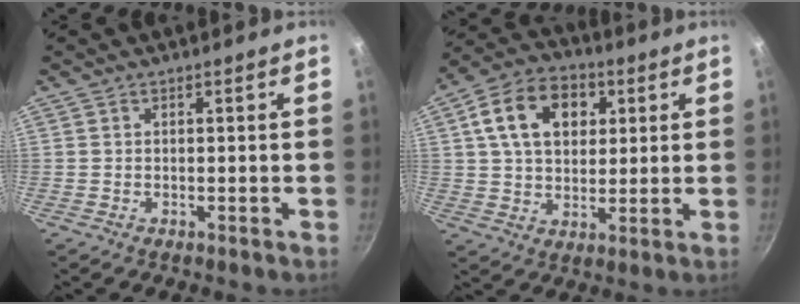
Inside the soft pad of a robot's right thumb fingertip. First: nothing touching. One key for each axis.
{"total": 14.8, "fx": 4.6, "fy": 10.4, "fz": 9.5, "tx": -0.135, "ty": 0.009, "tz": 0.066}